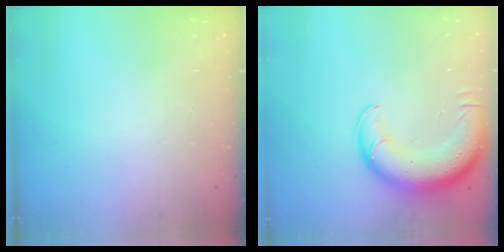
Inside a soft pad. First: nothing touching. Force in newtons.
{"total": 13.5, "press": 13.1, "slide": 3.4}